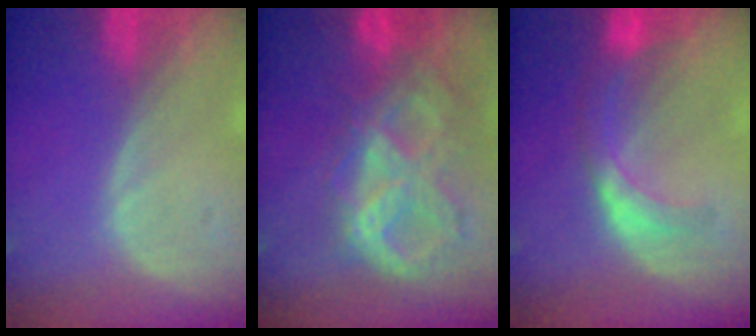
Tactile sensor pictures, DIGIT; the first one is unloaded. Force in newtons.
{"total": 10.6, "press": 8.9, "slide": 5.7}
{"total": 6.0, "press": 5.4, "slide": 2.6}